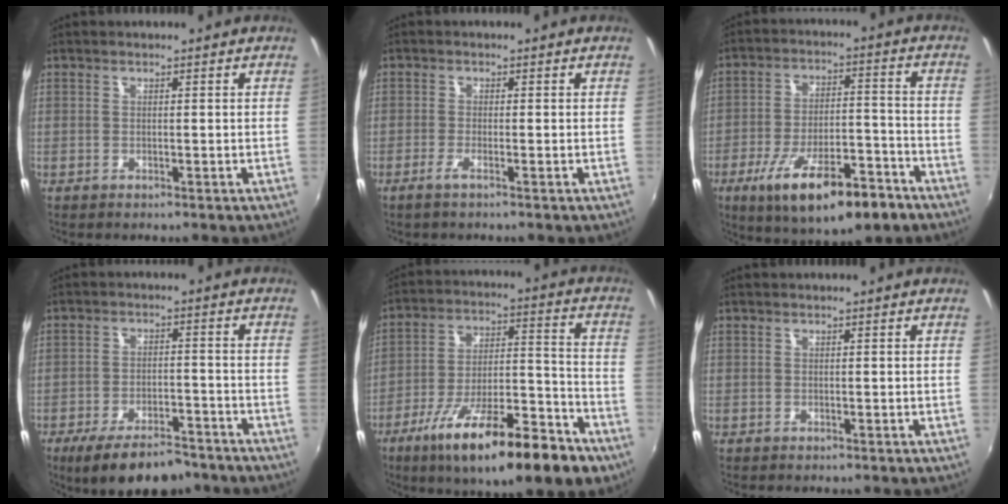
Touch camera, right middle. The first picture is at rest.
{"total": 1.8, "force": [-1.1, 0.0, 1.3], "torque": [-0.029, -0.005, -0.024]}
{"total": 17.4, "force": [-10.5, 5.5, 12.7], "torque": [-0.221, -0.020, -0.156]}
{"total": 11.9, "force": [-9.0, 4.3, 6.4], "torque": [-0.137, -0.016, -0.140]}
{"total": 22.2, "force": [-13.7, 5.7, 16.6], "torque": [-0.276, -0.039, -0.212]}
{"total": 0.0}